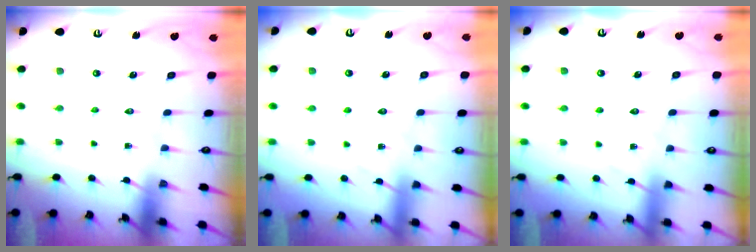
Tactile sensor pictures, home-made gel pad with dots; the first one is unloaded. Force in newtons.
{"total": 2.9, "press": 2.9, "slide": 0.4}
{"total": 2.9, "press": 2.9, "slide": 0.4}